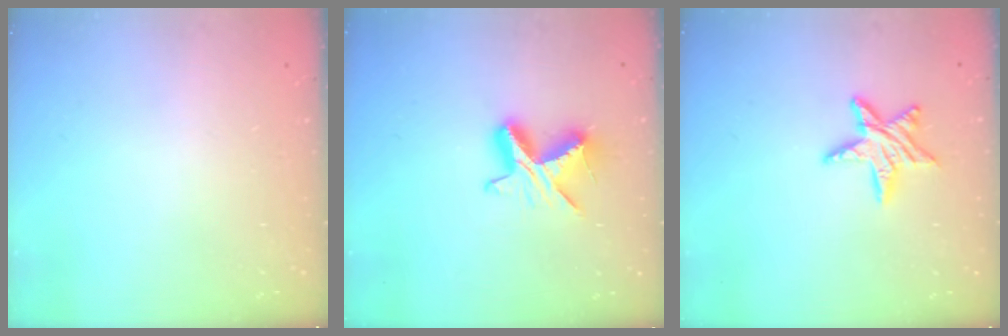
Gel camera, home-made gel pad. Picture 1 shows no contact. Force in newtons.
{"total": 9.4, "press": 9.4, "slide": 0.3}
{"total": 10.1, "press": 10.1, "slide": 0.5}